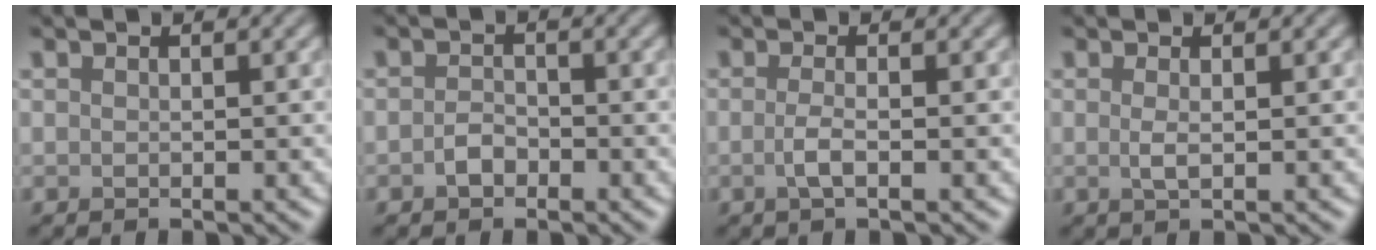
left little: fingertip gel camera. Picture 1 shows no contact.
{"total": 1.4, "force": [-0.7, 0.9, 0.8], "torque": [-0.017, 0.002, -0.016]}
{"total": 1.8, "force": [-0.4, 0.5, 1.7], "torque": [-0.034, -0.001, -0.013]}
{"total": 1.2, "force": [0.1, 0.3, 1.2], "torque": [-0.023, 0.001, 0.000]}